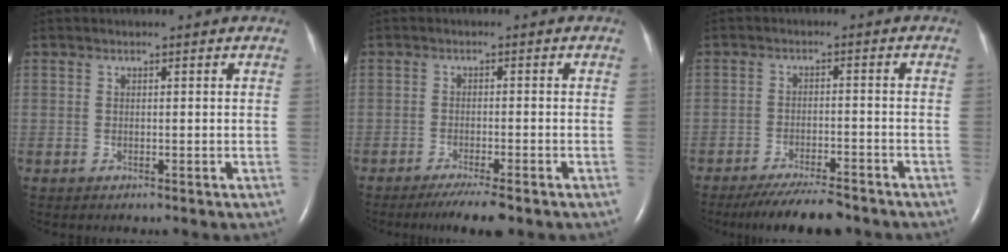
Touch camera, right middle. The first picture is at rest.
{"total": 5.1, "force": [-3.9, 0.1, 3.3], "torque": [-0.050, -0.011, -0.060]}
{"total": 9.2, "force": [-8.2, 1.3, 4.0], "torque": [-0.062, -0.016, -0.128]}